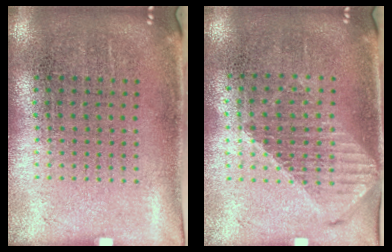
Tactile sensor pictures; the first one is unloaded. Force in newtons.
{"total": 1.2, "press": 1.1, "slide": 0.5}